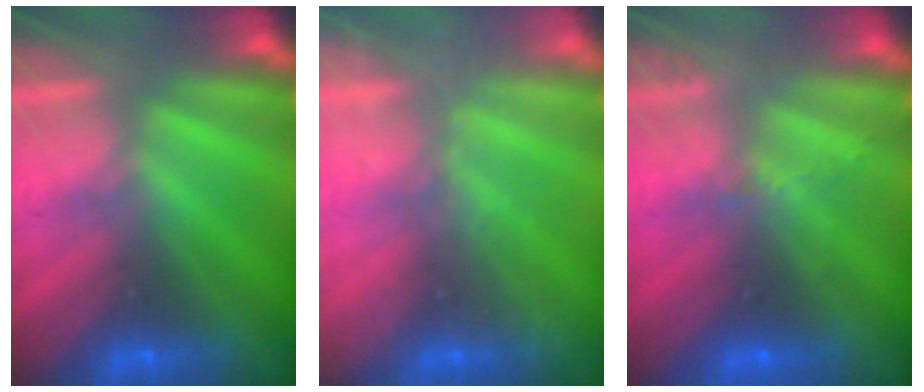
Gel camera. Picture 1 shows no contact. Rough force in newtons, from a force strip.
{"total": 1.4}
{"total": 2.0}